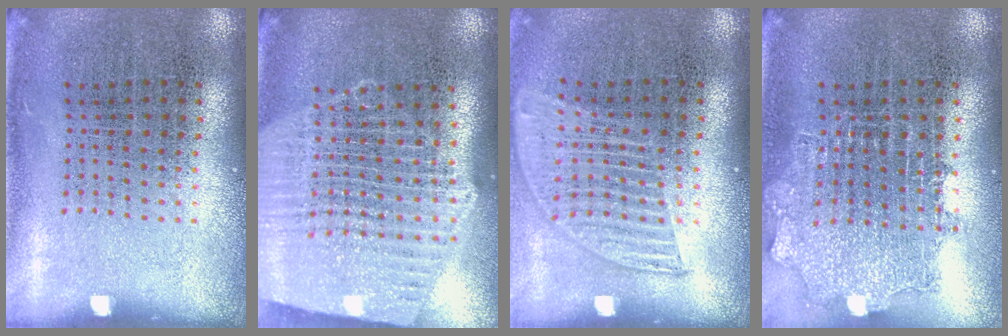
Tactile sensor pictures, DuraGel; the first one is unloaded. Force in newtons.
{"total": 2.2, "press": 2.0, "slide": 1.0}
{"total": 1.3, "press": 1.1, "slide": 0.6}
{"total": 1.2, "press": 1.2, "slide": 0.3}